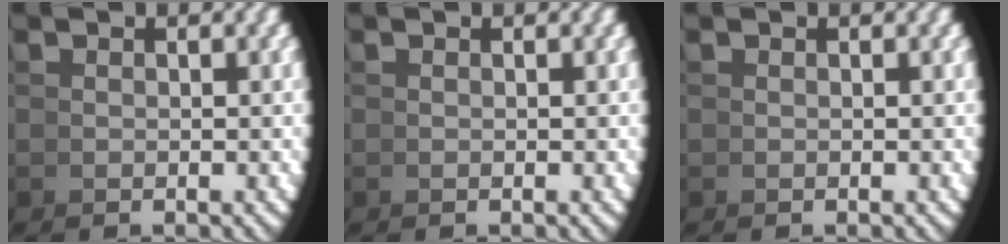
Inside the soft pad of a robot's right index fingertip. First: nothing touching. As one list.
[{"total": 0.0}, {"total": 0.0}]